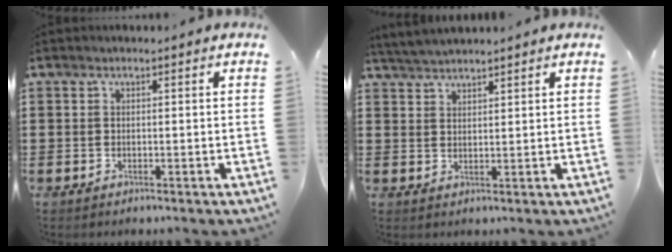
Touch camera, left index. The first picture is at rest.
{"total": 3.1, "force": [3.1, 0.1, 0.5], "torque": [-0.019, -0.004, 0.060]}